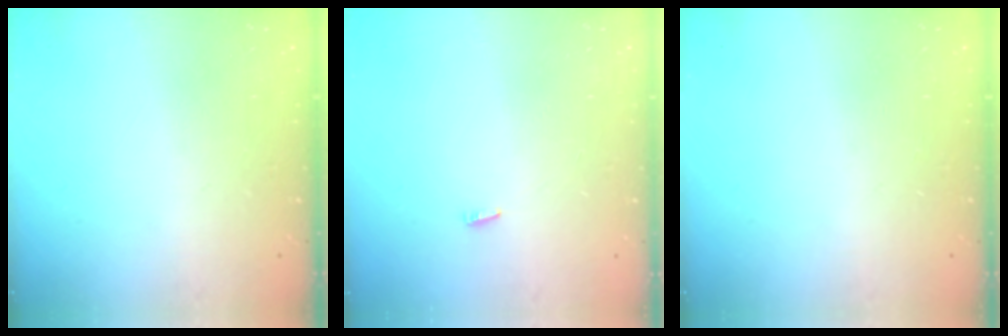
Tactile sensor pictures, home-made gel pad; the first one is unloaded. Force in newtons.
{"total": 1.8, "press": 1.7, "slide": 0.6}
{"total": 0.0}